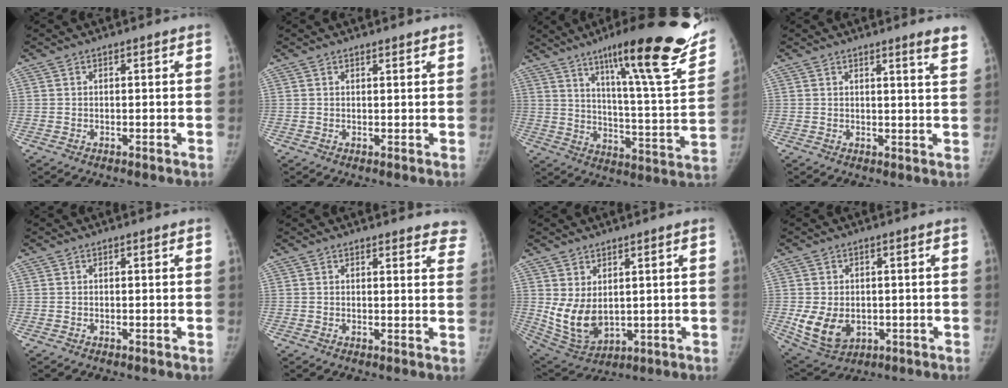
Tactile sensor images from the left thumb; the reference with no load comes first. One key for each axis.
{"total": 1.4, "fx": 1.3, "fy": 0.3, "fz": 0.5, "tx": -0.004, "ty": -0.007, "tz": 0.019}
{"total": 28.8, "fx": 19.0, "fy": 4.1, "fz": 21.2, "tx": -0.285, "ty": -0.085, "tz": 0.274}
{"total": 4.8, "fx": 3.8, "fy": -0.2, "fz": 3.0, "tx": -0.035, "ty": -0.026, "tz": 0.041}
{"total": 0.0}
{"total": 8.0, "fx": 7.4, "fy": 2.3, "fz": 2.1, "tx": 0.021, "ty": -0.028, "tz": 0.061}
{"total": 9.1, "fx": 1.5, "fy": 5.7, "fz": 7.0, "tx": -0.120, "ty": -0.022, "tz": 0.055}
{"total": 8.9, "fx": -1.3, "fy": 6.5, "fz": 5.9, "tx": -0.098, "ty": -0.008, "tz": -0.005}